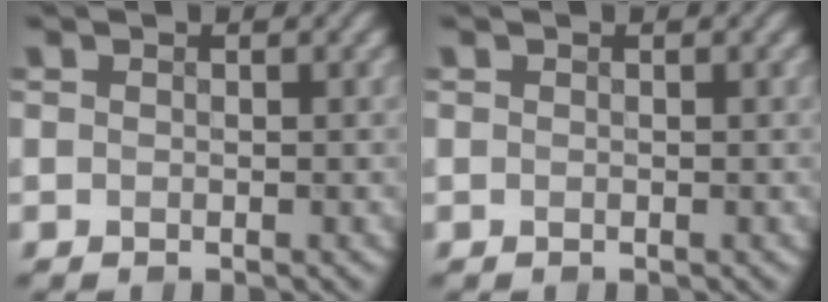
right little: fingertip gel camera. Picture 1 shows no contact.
{"total": 0.0}